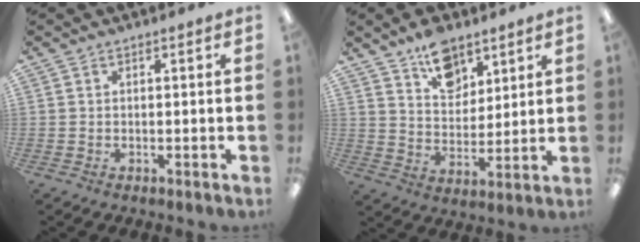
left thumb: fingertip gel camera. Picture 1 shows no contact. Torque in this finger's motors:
{"motor_torque": [0.13, 0.21, 0.02, -0.44, 0.08]}